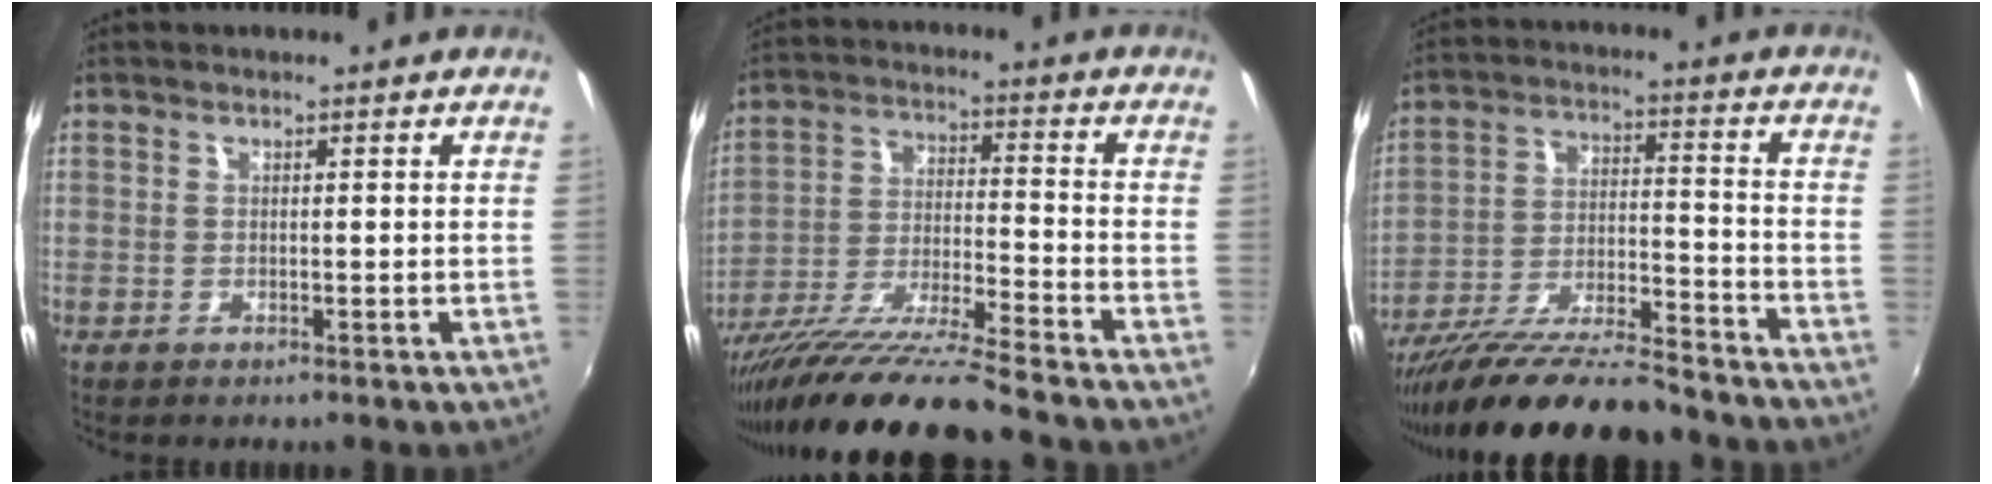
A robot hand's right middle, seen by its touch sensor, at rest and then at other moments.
{"total": 16.5, "force": [-13.8, -0.9, 9.0], "torque": [-0.177, -0.037, -0.248]}
{"total": 19.9, "force": [-16.8, 3.0, 10.2], "torque": [-0.192, -0.042, -0.271]}